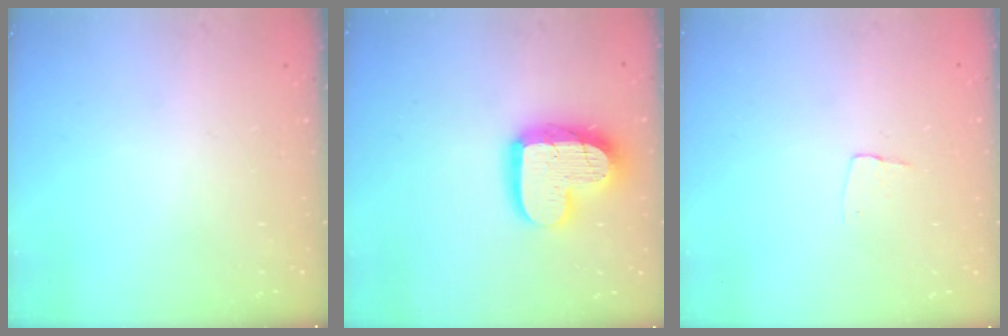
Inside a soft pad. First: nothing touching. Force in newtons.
{"total": 18.3, "press": 18.2, "slide": 1.9}
{"total": 3.4, "press": 3.4, "slide": 0.2}